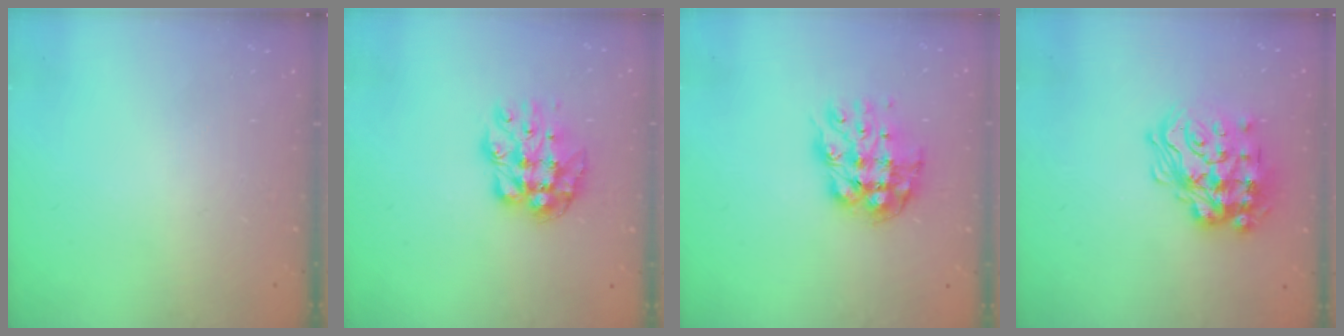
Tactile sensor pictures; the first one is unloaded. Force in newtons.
{"total": 10.9, "press": 10.9, "slide": 0.3}
{"total": 12.6, "press": 12.6, "slide": 0.9}
{"total": 21.6, "press": 21.5, "slide": 1.8}